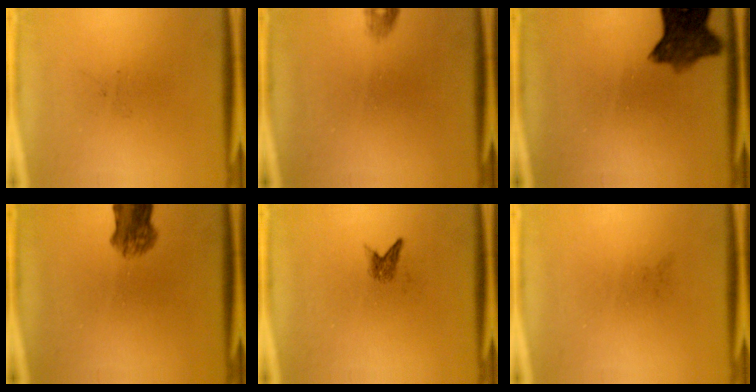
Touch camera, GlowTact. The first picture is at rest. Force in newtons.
{"total": 1.0}
{"total": 8.1}
{"total": 5.1}
{"total": 1.3}
{"total": 0.0}